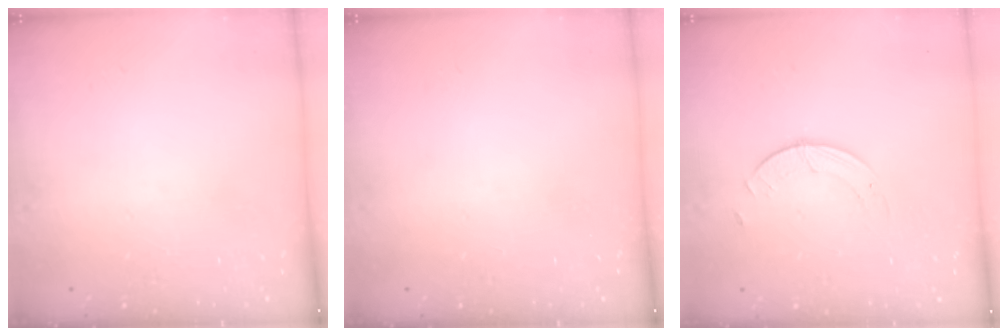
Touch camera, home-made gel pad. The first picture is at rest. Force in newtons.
{"total": 0.0}
{"total": 1.4, "press": 1.4, "slide": 0.2}